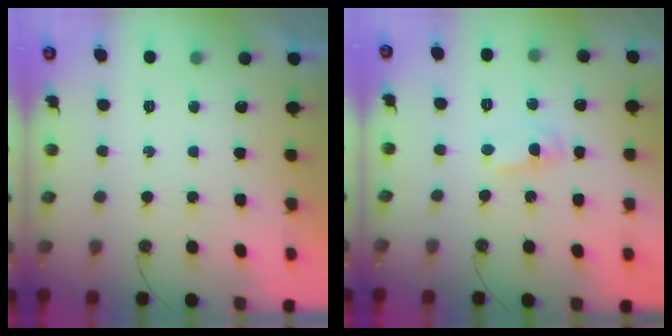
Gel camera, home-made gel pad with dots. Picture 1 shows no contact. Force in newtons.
{"total": 1.9, "press": 1.9, "slide": 0.2}